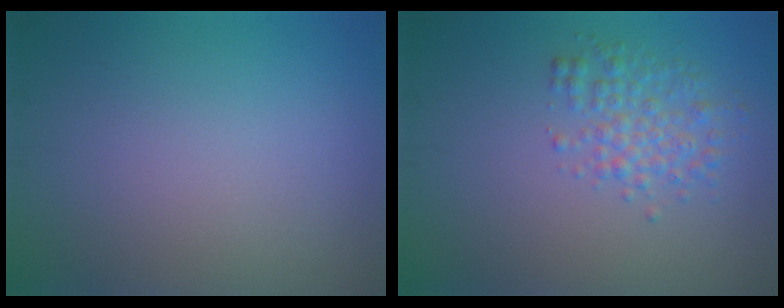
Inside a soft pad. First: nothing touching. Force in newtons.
{"total": 3.0, "press": 3.0, "slide": 0.1}